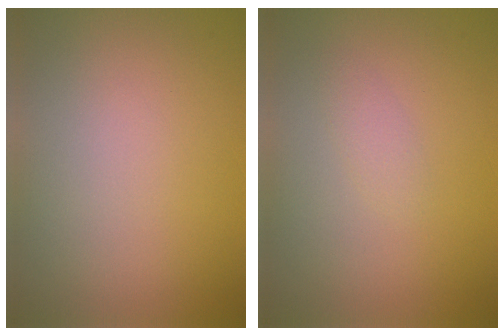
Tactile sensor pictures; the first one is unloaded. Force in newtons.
{"total": 0.9, "press": 0.9, "slide": 0.0}